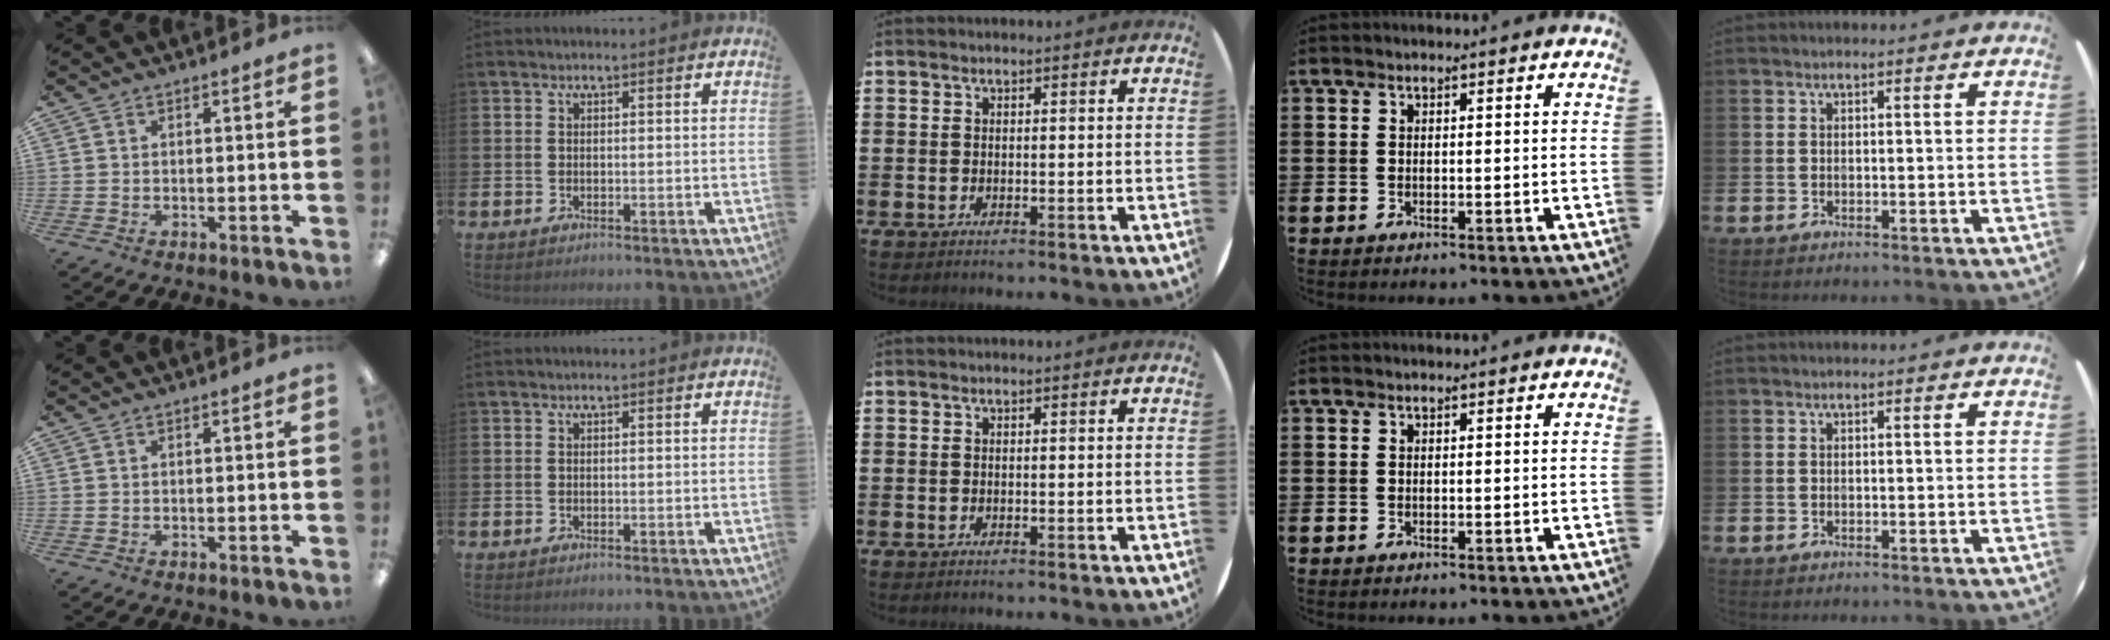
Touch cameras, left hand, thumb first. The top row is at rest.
{}